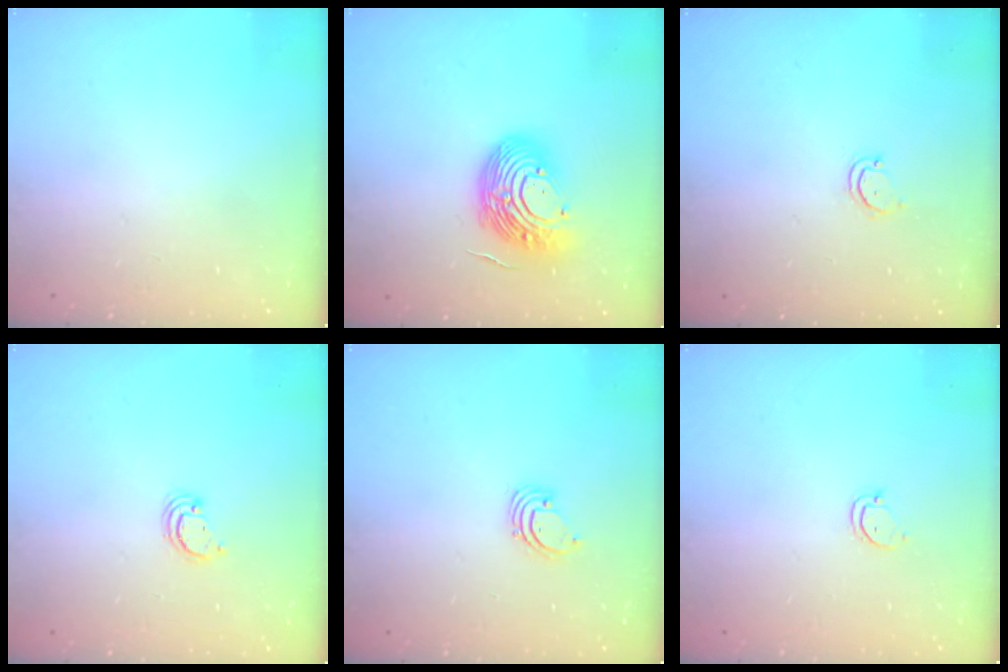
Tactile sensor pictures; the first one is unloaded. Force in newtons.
{"total": 14.4, "press": 14.2, "slide": 2.4}
{"total": 2.7, "press": 2.7, "slide": 0.3}
{"total": 2.6, "press": 2.6, "slide": 0.2}
{"total": 1.4, "press": 1.4, "slide": 0.1}
{"total": 2.5, "press": 2.5, "slide": 0.3}